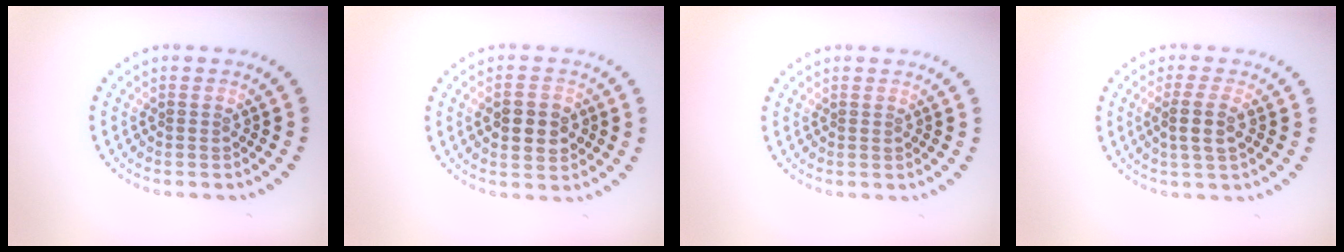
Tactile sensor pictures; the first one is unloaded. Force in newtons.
{"total": 4.1, "press": 4.1, "slide": 0.1}
{"total": 0.0}
{"total": 2.5, "press": 2.1, "slide": 1.3}